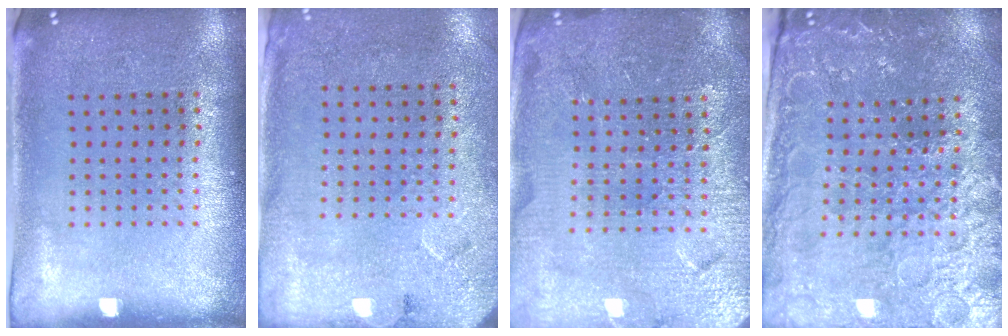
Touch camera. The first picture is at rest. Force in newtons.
{"total": 2.7, "press": 2.2, "slide": 1.6}
{"total": 4.4, "press": 4.2, "slide": 1.4}
{"total": 3.3, "press": 3.3, "slide": 0.4}